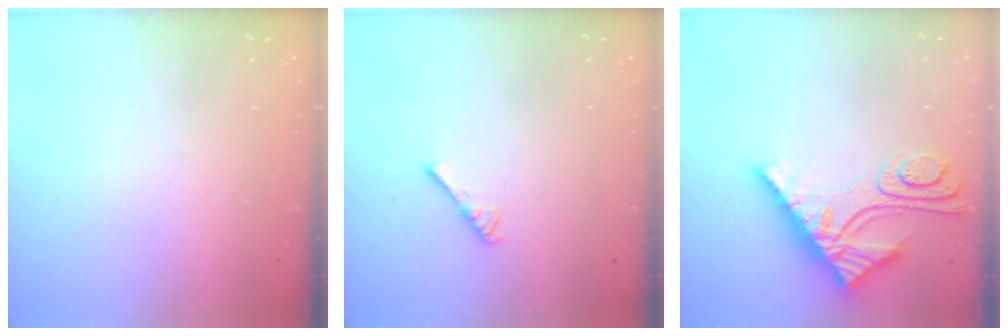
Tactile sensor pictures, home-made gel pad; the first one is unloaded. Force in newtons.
{"total": 2.7, "press": 2.6, "slide": 0.4}
{"total": 11.6, "press": 11.6, "slide": 1.1}